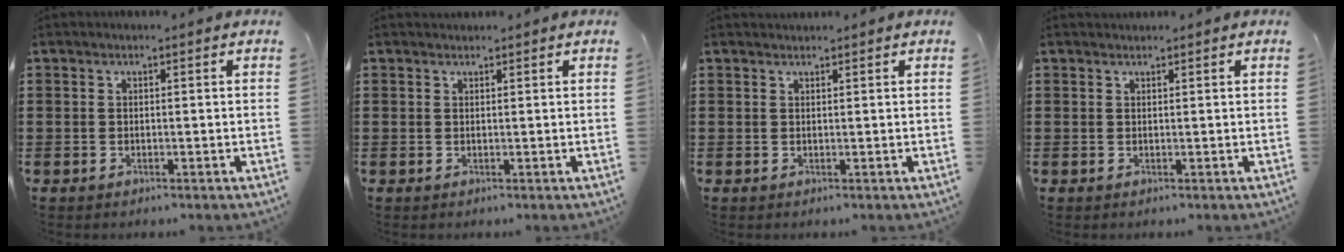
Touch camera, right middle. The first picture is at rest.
{"total": 0.7, "force": [0.6, 0.2, -0.1], "torque": [0.007, -0.003, 0.011]}
{"total": 0.8, "force": [0.8, 0.2, -0.1], "torque": [-0.001, 0.000, 0.016]}
{"total": 0.7, "force": [0.7, 0.2, -0.1], "torque": [0.007, -0.003, 0.011]}